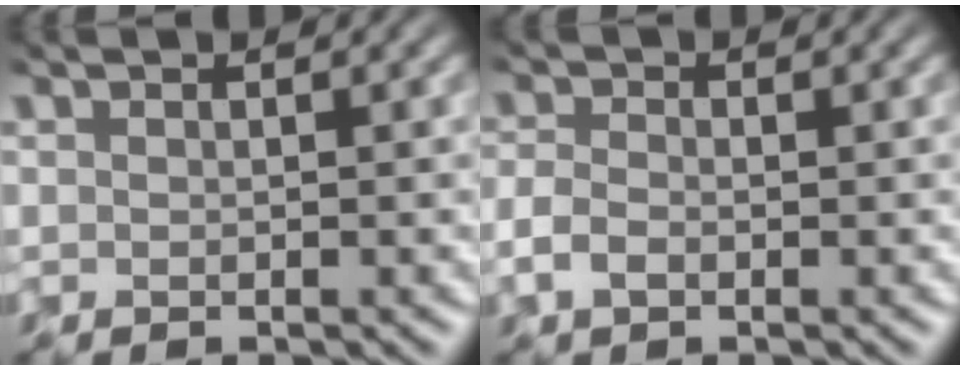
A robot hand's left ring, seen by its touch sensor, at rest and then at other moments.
{"total": 1.6, "force": [-1.4, 0.6, 0.3], "torque": [-0.018, 0.001, -0.020]}